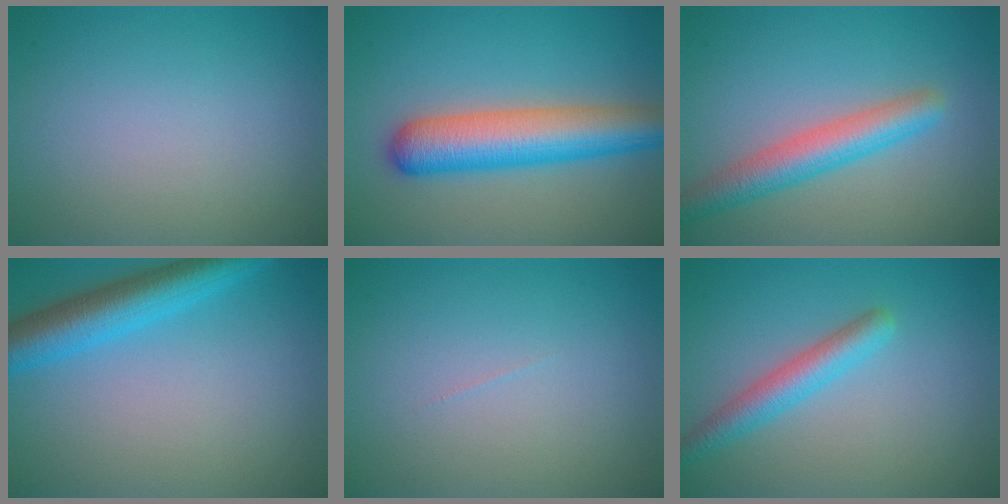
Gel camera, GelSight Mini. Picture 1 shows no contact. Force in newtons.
{"total": 7.5, "press": 7.5, "slide": 0.3}
{"total": 4.5, "press": 4.5, "slide": 0.2}
{"total": 5.8, "press": 5.8, "slide": 0.3}
{"total": 0.0}
{"total": 3.2, "press": 3.2, "slide": 0.1}